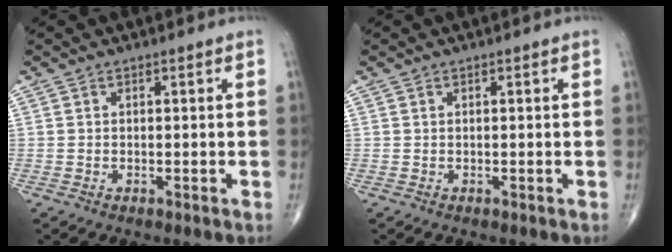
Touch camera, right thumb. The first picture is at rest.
{"total": 0.0}